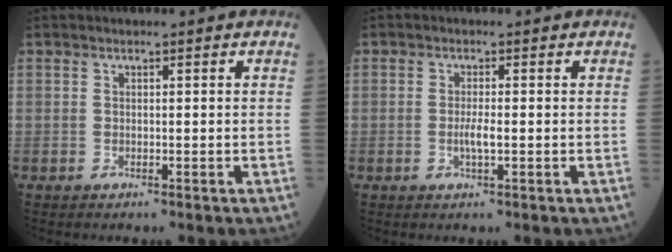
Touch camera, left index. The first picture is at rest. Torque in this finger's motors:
{"motor_torque": [0.51, 0.00, 0.06, 0.06]}